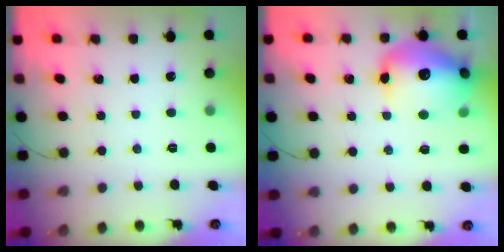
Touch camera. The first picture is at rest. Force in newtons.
{"total": 17.3, "press": 17.0, "slide": 3.0}